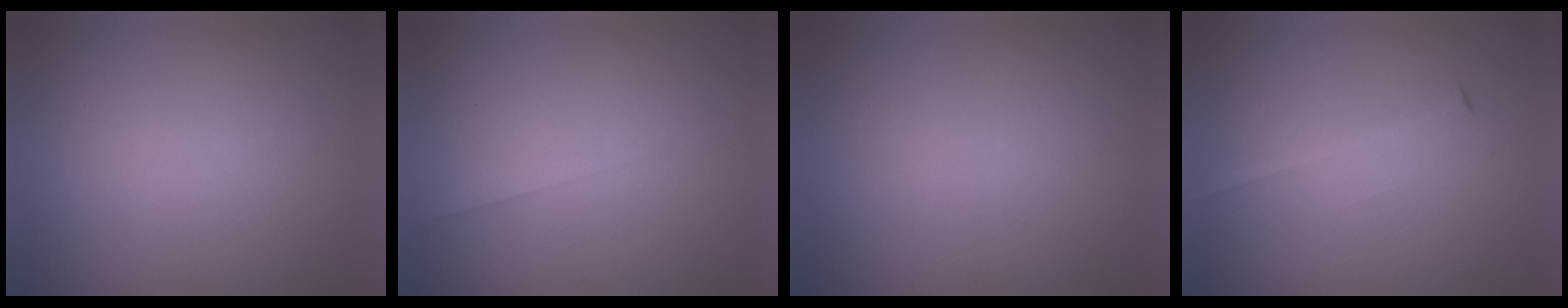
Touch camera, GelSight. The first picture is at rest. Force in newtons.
{"total": 1.4}
{"total": 0.0}
{"total": 1.8}